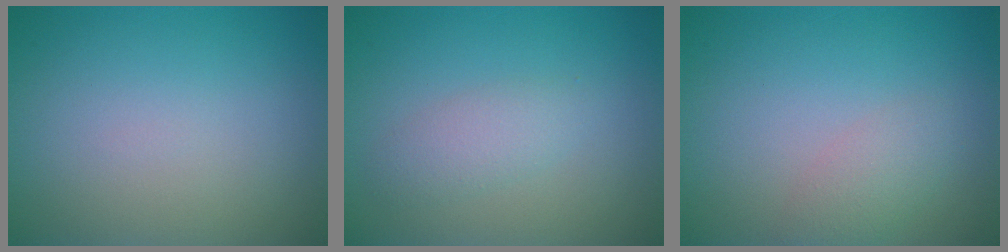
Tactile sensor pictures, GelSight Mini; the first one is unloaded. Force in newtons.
{"total": 2.0, "press": 2.0, "slide": 0.2}
{"total": 2.0, "press": 2.0, "slide": 0.1}